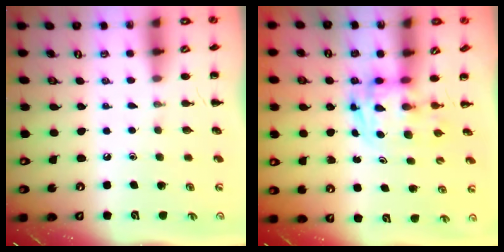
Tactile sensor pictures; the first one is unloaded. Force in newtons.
{"total": 2.9, "press": 2.9, "slide": 0.5}